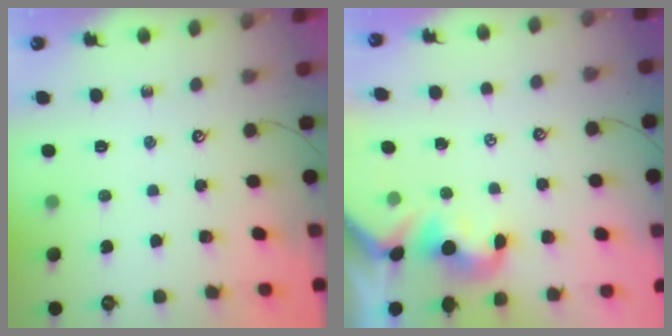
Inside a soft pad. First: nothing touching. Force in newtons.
{"total": 1.1, "press": 1.1, "slide": 0.2}